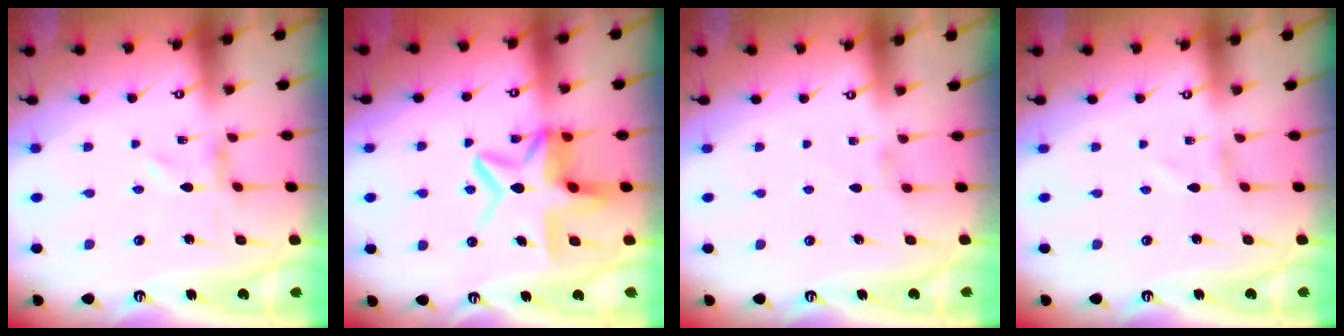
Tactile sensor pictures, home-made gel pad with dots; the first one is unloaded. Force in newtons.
{"total": 12.9, "press": 12.9, "slide": 1.2}
{"total": 2.7, "press": 2.7, "slide": 0.3}
{"total": 1.0, "press": 1.0, "slide": 0.1}